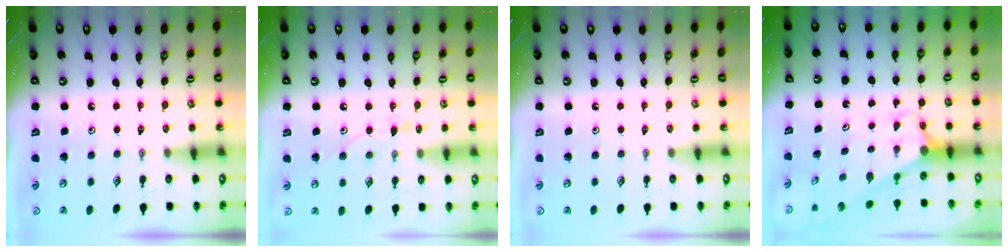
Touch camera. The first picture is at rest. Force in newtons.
{"total": 8.9, "press": 8.8, "slide": 0.7}
{"total": 0.0}
{"total": 2.7, "press": 2.7, "slide": 0.0}